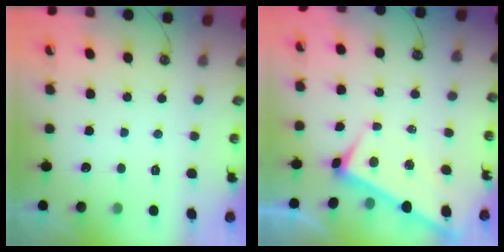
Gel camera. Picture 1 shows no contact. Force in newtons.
{"total": 3.0, "press": 3.0, "slide": 0.2}